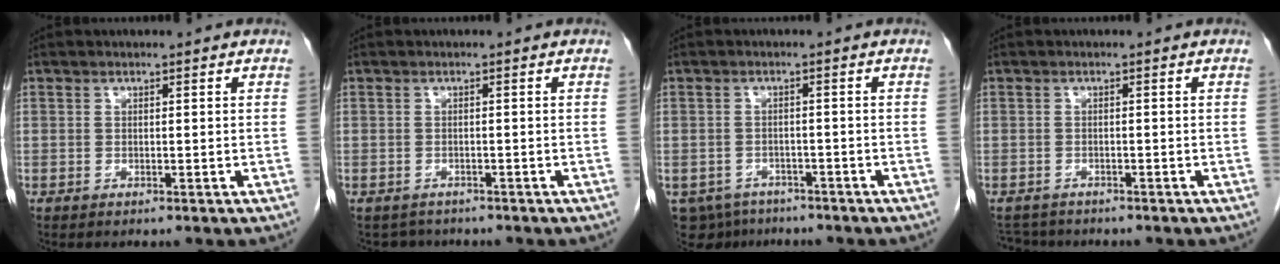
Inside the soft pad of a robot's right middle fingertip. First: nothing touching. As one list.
[{"total": 2.3, "force": [-2.0, 1.2, -0.4], "torque": [0.000, 0.000, -0.030]}, {"total": 7.4, "force": [-5.9, 4.4, 1.0], "torque": [-0.022, 0.000, -0.080]}, {"total": 3.3, "force": [-3.1, 1.2, 0.0], "torque": [-0.001, -0.008, -0.051]}]